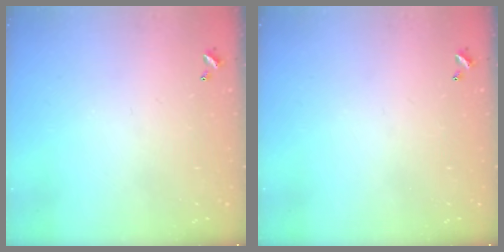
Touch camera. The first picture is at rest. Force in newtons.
{"total": 0.0}